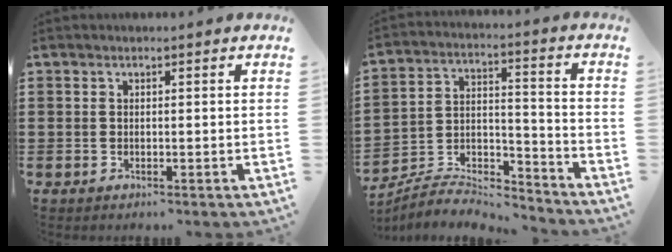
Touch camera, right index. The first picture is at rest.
{"total": 6.3, "force": [-6.1, 1.1, 1.2], "torque": [-0.028, 0.002, -0.123]}